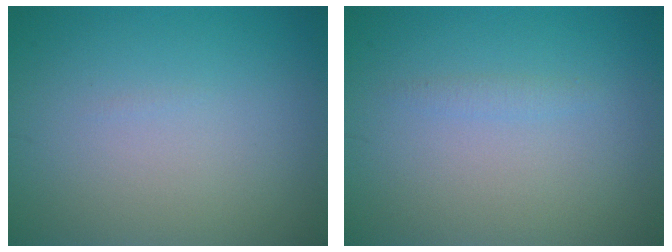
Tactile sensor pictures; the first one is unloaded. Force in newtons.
{"total": 0.7, "press": 0.7, "slide": 0.1}